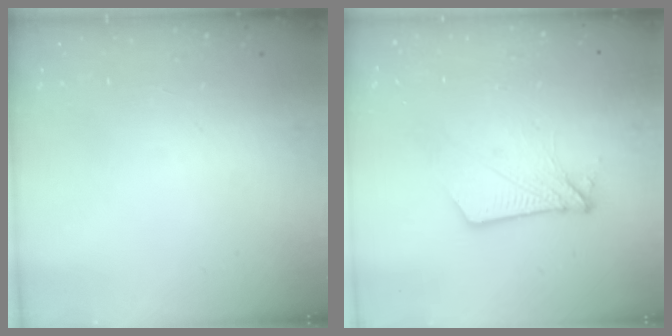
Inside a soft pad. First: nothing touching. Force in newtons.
{"total": 7.4, "press": 7.3, "slide": 0.6}